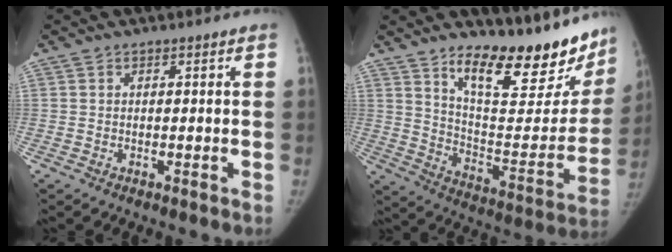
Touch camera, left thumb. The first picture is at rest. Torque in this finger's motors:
{"motor_torque": [1.33, 1.33, 0.09, -0.02, 0.04]}